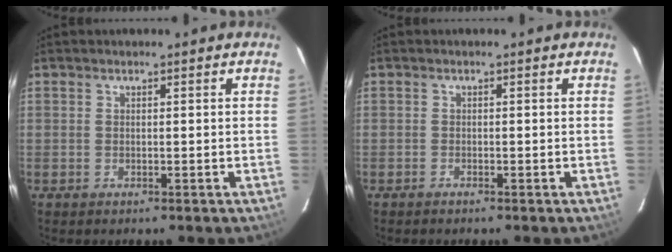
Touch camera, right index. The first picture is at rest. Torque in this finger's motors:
{"motor_torque": [-0.10, -0.05, 0.04, 0.00]}